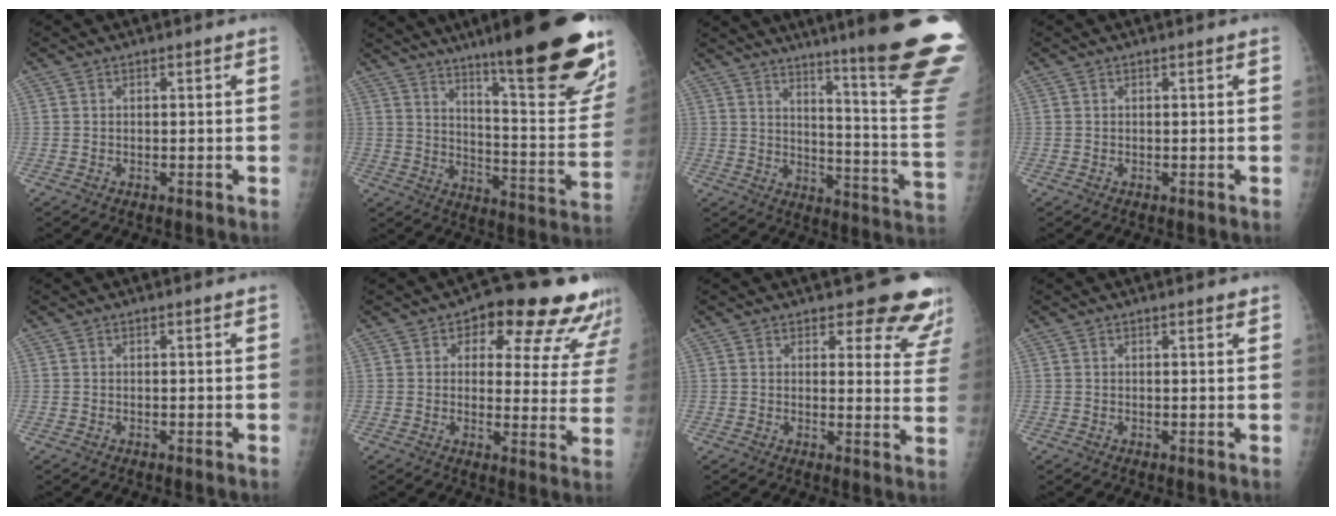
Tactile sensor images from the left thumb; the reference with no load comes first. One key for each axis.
{"total": 28.4, "fx": 18.6, "fy": 4.4, "fz": 20.9, "tx": -0.254, "ty": -0.089, "tz": 0.268}
{"total": 25.5, "fx": 17.8, "fy": 1.1, "fz": 18.2, "tx": -0.199, "ty": -0.130, "tz": 0.234}
{"total": 0.0}
{"total": 0.0}
{"total": 17.3, "fx": 12.3, "fy": 7.7, "fz": 9.4, "tx": -0.057, "ty": -0.053, "tz": 0.131}
{"total": 12.0, "fx": 10.4, "fy": 4.1, "fz": 4.3, "tx": 0.001, "ty": -0.070, "tz": 0.097}
{"total": 1.3, "fx": 1.0, "fy": 0.2, "fz": 0.8, "tx": -0.009, "ty": -0.002, "tz": 0.013}